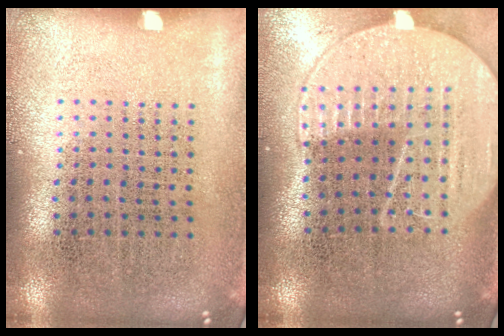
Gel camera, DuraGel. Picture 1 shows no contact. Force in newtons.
{"total": 2.0, "press": 1.8, "slide": 0.9}